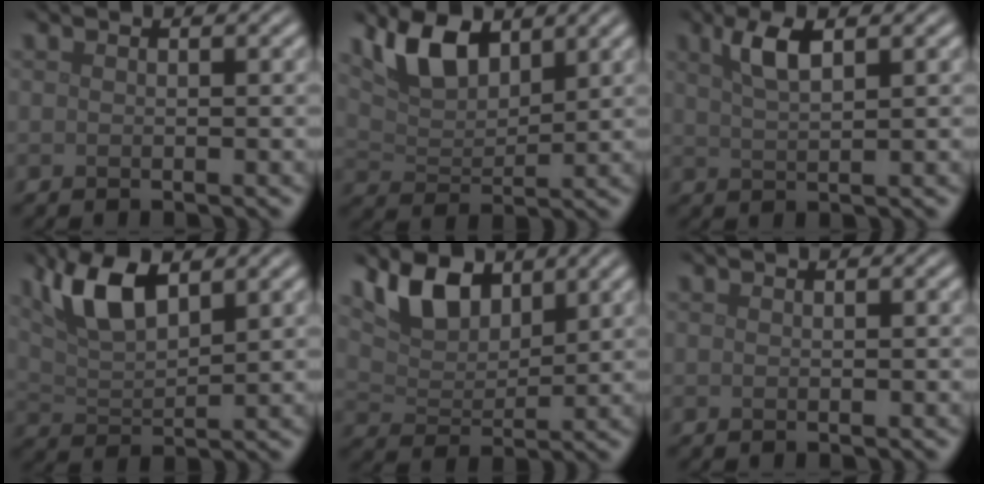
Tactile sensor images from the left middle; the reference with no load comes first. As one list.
[{"total": 5.0, "force": [3.3, 2.4, 3.0], "torque": [-0.065, 0.000, 0.061]}, {"total": 3.1, "force": [1.6, 0.9, 2.5], "torque": [-0.047, 0.003, 0.031]}, {"total": 5.7, "force": [3.3, 2.1, 4.2], "torque": [-0.090, 0.005, 0.061]}, {"total": 4.8, "force": [3.3, 2.4, 2.5], "torque": [-0.055, -0.001, 0.057]}, {"total": 0.0}]